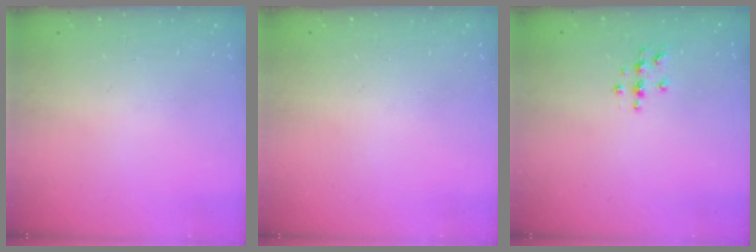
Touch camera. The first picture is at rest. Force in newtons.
{"total": 0.0}
{"total": 3.7, "press": 3.6, "slide": 0.5}